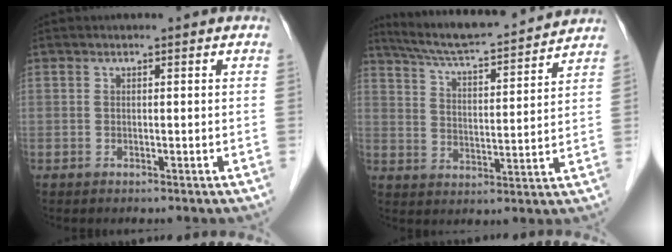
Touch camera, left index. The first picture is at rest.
{"total": 16.5, "force": [15.2, 1.2, 6.4], "torque": [-0.112, 0.014, 0.233]}